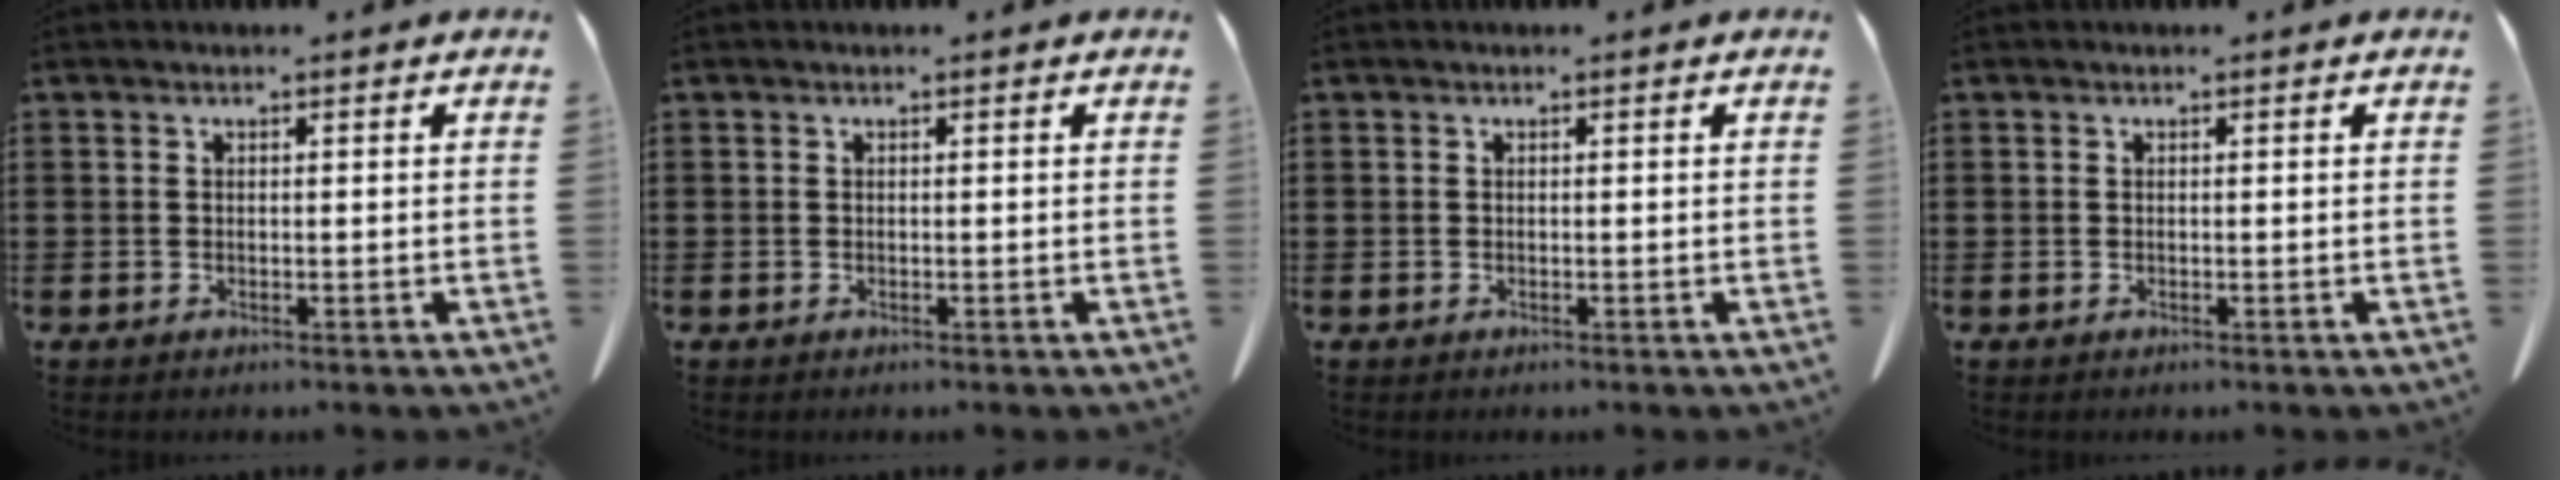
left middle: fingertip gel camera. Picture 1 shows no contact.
{"total": 0.0}
{"total": 0.0}
{"total": 0.0}